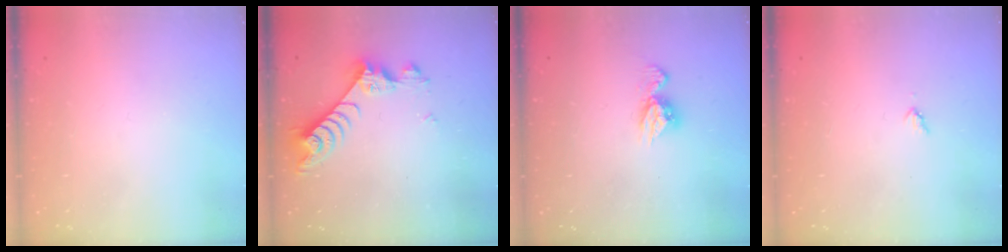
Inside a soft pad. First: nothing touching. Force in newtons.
{"total": 7.0, "press": 7.0, "slide": 0.5}
{"total": 7.8, "press": 7.8, "slide": 0.6}
{"total": 3.0, "press": 3.0, "slide": 0.3}